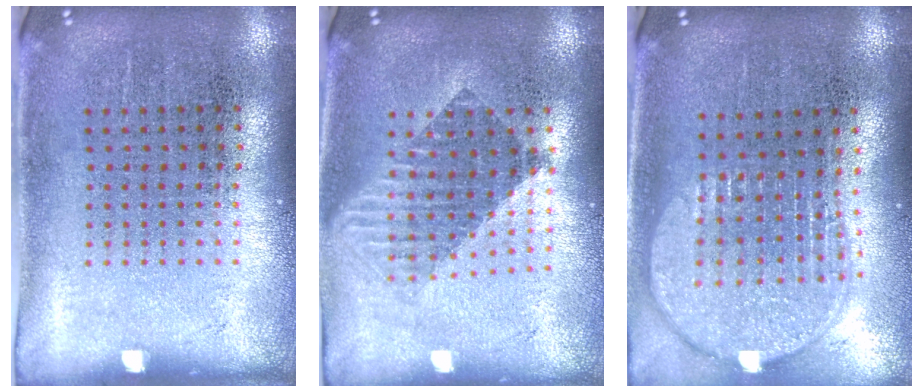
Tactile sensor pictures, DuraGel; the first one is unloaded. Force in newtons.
{"total": 1.7, "press": 1.4, "slide": 0.9}
{"total": 2.0, "press": 1.7, "slide": 1.1}